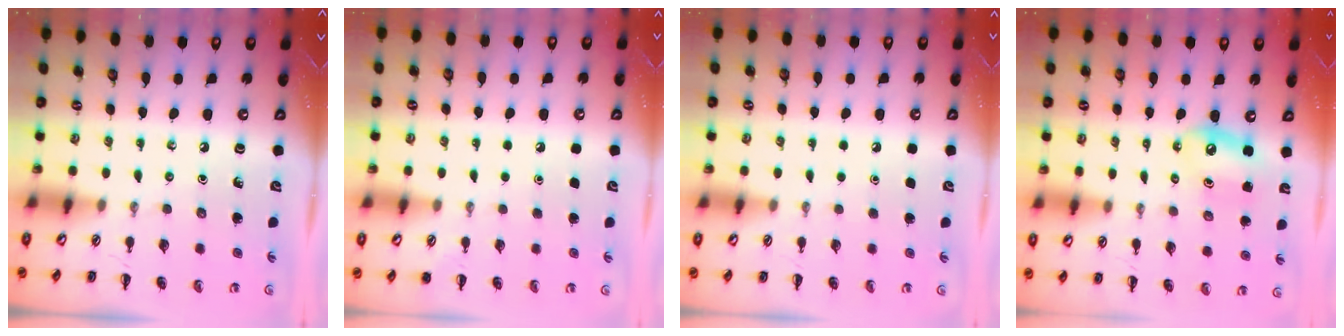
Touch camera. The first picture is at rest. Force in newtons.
{"total": 1.6, "press": 1.6, "slide": 0.1}
{"total": 1.8, "press": 1.8, "slide": 0.1}
{"total": 7.5, "press": 7.3, "slide": 1.8}